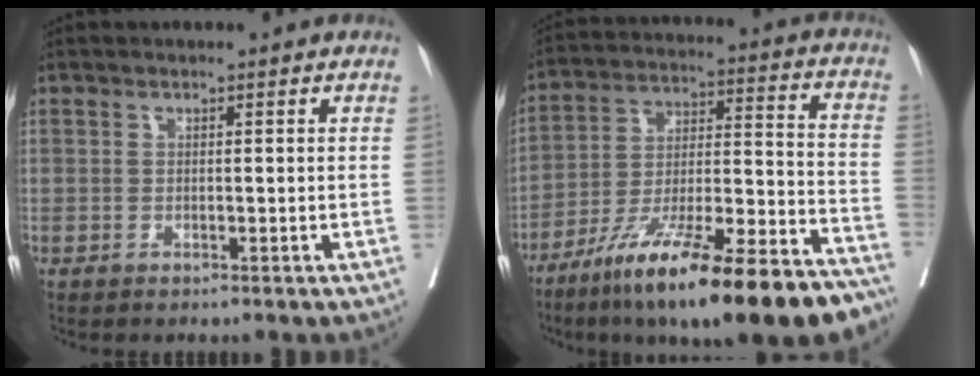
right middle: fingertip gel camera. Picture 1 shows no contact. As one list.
[{"total": 26.6, "force": [-19.8, 2.7, 17.6], "torque": [-0.219, -0.006, -0.324]}]